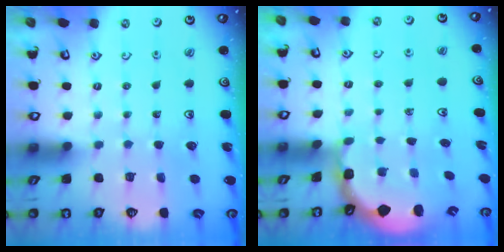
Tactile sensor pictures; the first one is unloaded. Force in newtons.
{"total": 1.8, "press": 1.6, "slide": 0.8}